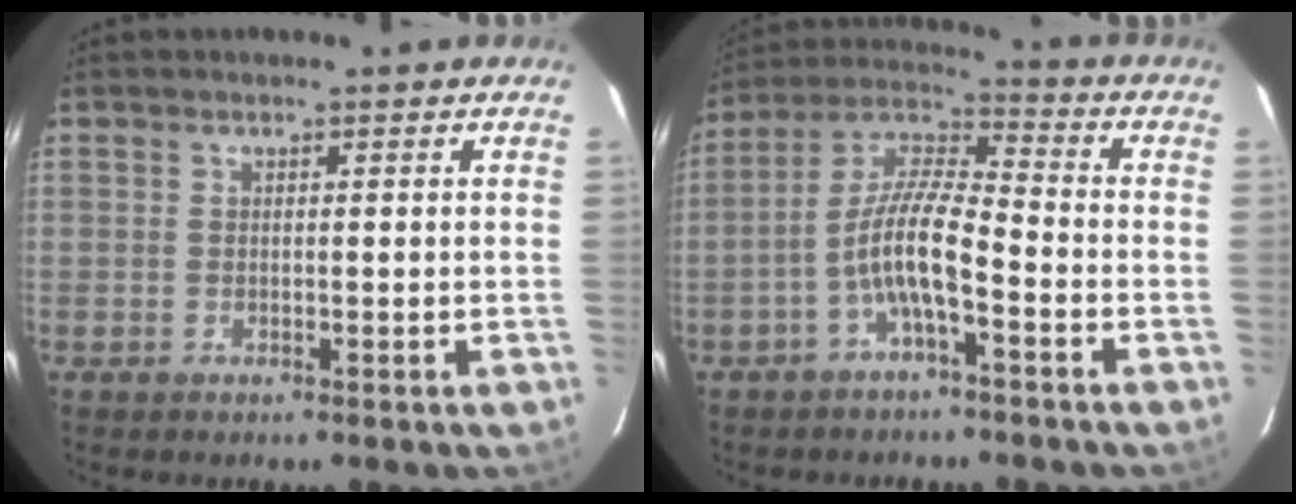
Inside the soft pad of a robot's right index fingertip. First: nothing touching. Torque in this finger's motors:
{"motor_torque": [1.45, -0.69, 0.89, 0.20]}